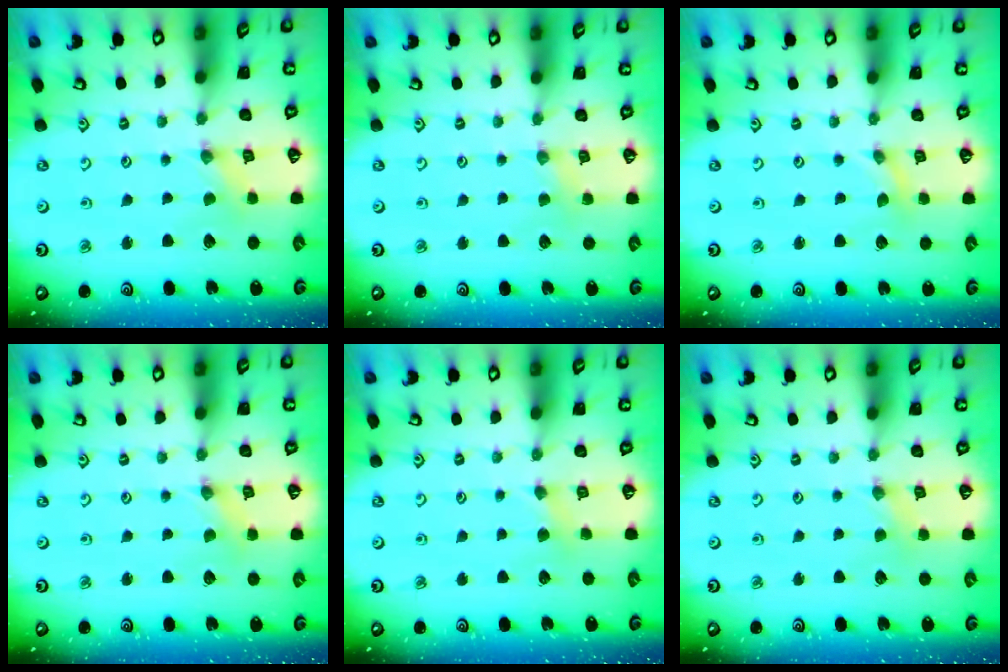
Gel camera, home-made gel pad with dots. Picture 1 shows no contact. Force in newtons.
{"total": 3.0, "press": 3.0, "slide": 0.4}
{"total": 0.0}
{"total": 0.6, "press": 0.6, "slide": 0.1}
{"total": 2.5, "press": 2.5, "slide": 0.4}
{"total": 2.6, "press": 2.6, "slide": 0.3}